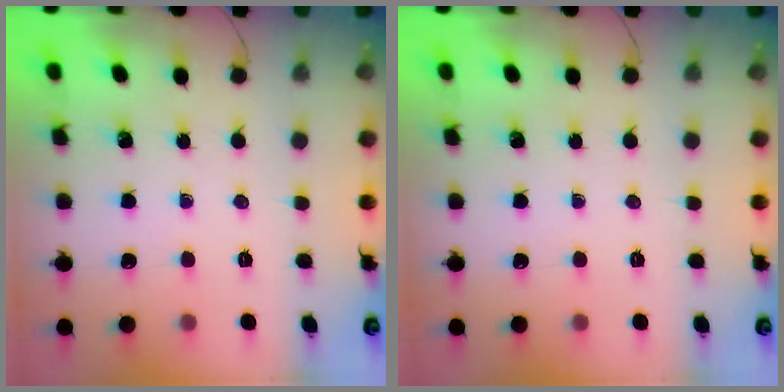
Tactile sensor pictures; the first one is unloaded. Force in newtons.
{"total": 0.0}